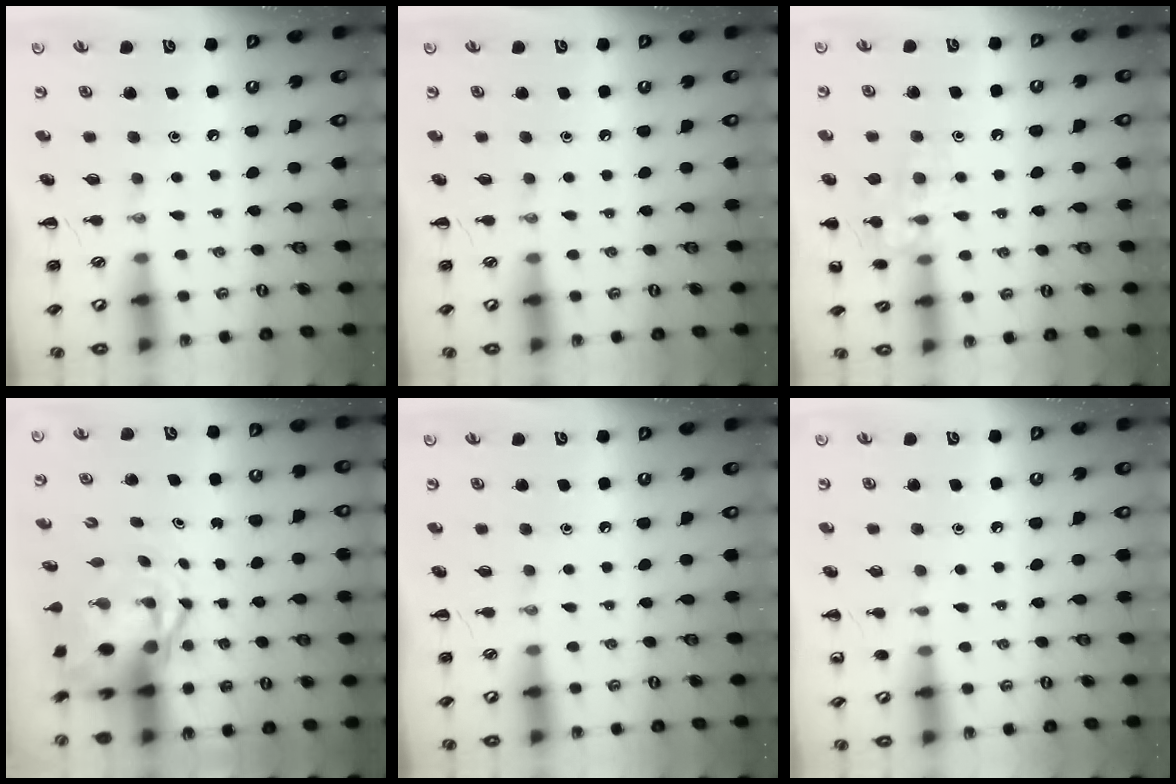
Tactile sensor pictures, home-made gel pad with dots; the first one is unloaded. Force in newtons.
{"total": 0.0}
{"total": 11.7, "press": 11.6, "slide": 0.7}
{"total": 5.4, "press": 5.2, "slide": 1.2}
{"total": 0.0}
{"total": 3.0, "press": 2.8, "slide": 1.0}